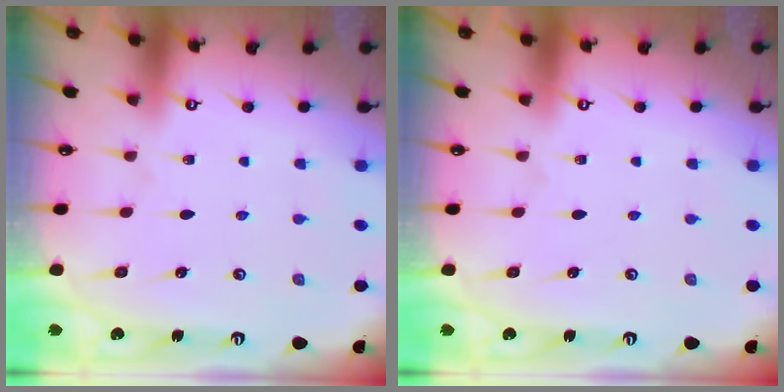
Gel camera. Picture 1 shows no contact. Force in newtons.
{"total": 0.0}